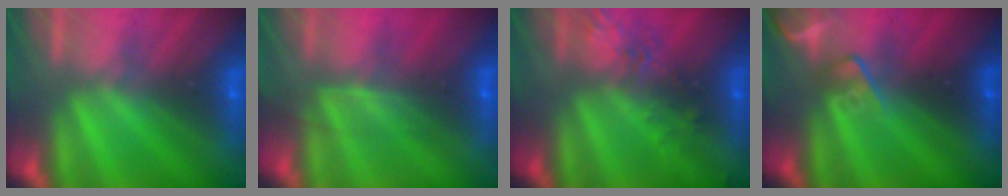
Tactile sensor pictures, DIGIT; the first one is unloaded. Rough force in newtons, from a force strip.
{"total": 2.5}
{"total": 2.4}
{"total": 2.4}